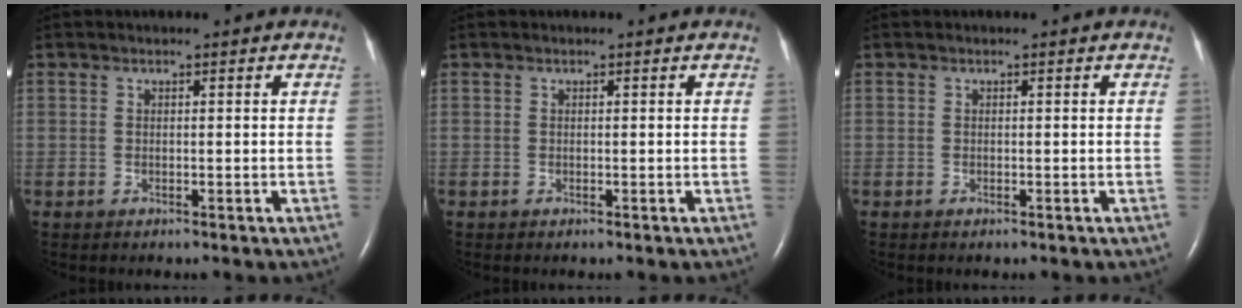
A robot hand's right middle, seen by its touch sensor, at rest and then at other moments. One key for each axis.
{"total": 0.0}
{"total": 0.0}